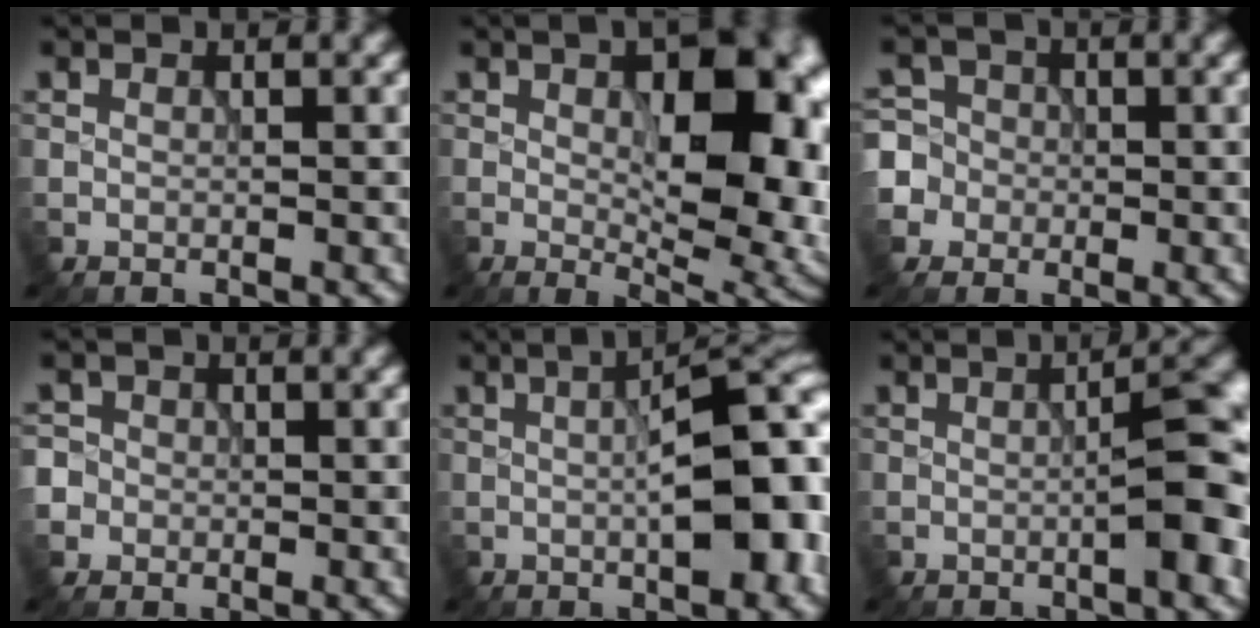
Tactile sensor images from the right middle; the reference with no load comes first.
{"total": 13.9, "force": [0.7, 6.6, 12.2], "torque": [-0.118, 0.004, 0.016]}
{"total": 6.1, "force": [-1.5, 5.7, 1.2], "torque": [-0.029, 0.014, -0.056]}
{"total": 3.0, "force": [-0.5, 2.9, 0.5], "torque": [0.006, 0.013, -0.028]}
{"total": 9.1, "force": [0.1, 2.9, 8.6], "torque": [-0.105, 0.004, 0.001]}
{"total": 7.9, "force": [-0.1, 1.9, 7.7], "torque": [-0.080, 0.003, 0.002]}